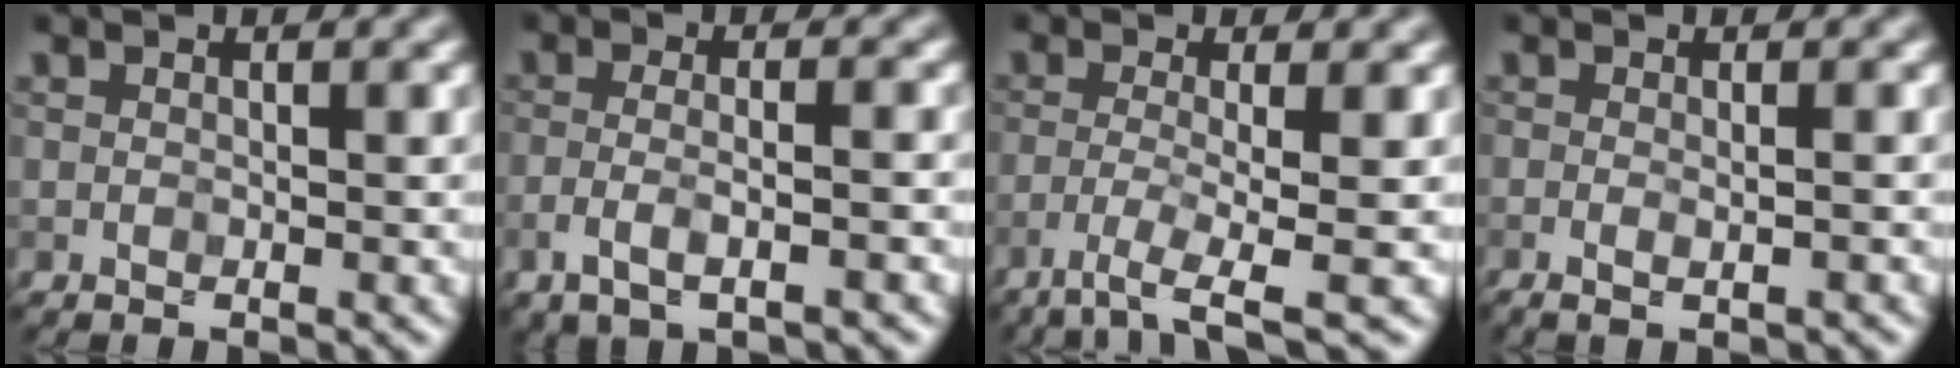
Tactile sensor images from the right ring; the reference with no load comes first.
{"total": 3.3, "force": [-1.5, 1.0, 2.8], "torque": [-0.056, -0.003, -0.032]}
{"total": 3.9, "force": [-1.9, 0.5, 3.4], "torque": [-0.062, -0.004, -0.047]}
{"total": 2.0, "force": [-0.5, 0.9, 1.7], "torque": [-0.019, 0.000, -0.007]}